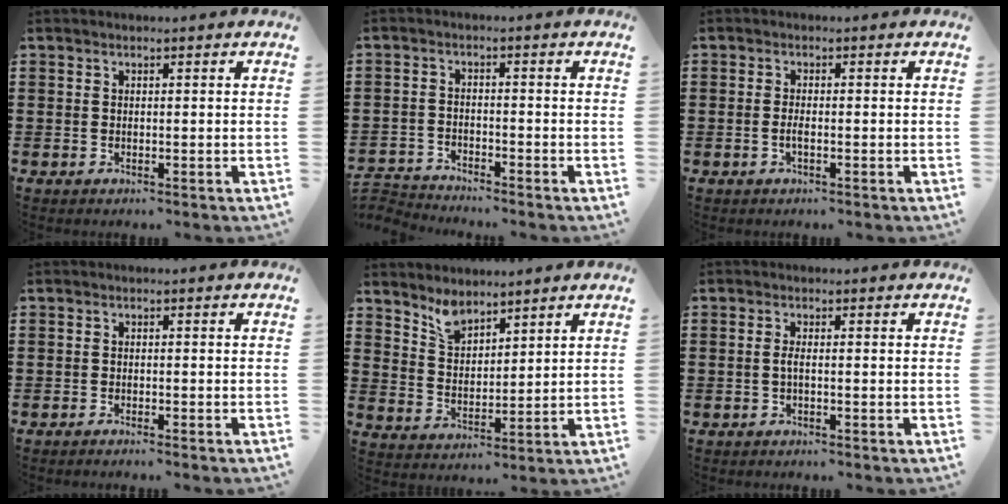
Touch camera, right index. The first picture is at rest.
{"total": 2.8, "force": [-2.8, 0.2, -0.3], "torque": [-0.004, 0.000, -0.061]}
{"total": 1.4, "force": [-0.5, 0.3, 1.3], "torque": [-0.025, -0.001, -0.009]}
{"total": 1.0, "force": [-0.9, -0.1, 0.2], "torque": [-0.005, -0.001, -0.018]}
{"total": 4.4, "force": [3.9, 1.7, 1.1], "torque": [-0.036, -0.005, 0.074]}
{"total": 1.4, "force": [-0.6, 0.1, 1.3], "torque": [-0.040, -0.007, -0.015]}